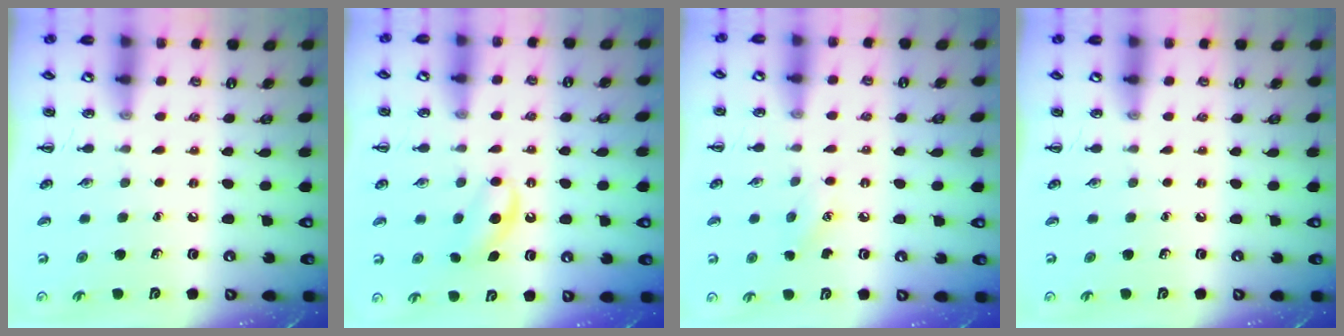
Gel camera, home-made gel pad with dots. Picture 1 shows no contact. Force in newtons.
{"total": 5.5, "press": 5.3, "slide": 1.6}
{"total": 6.8, "press": 6.5, "slide": 1.7}
{"total": 0.0}